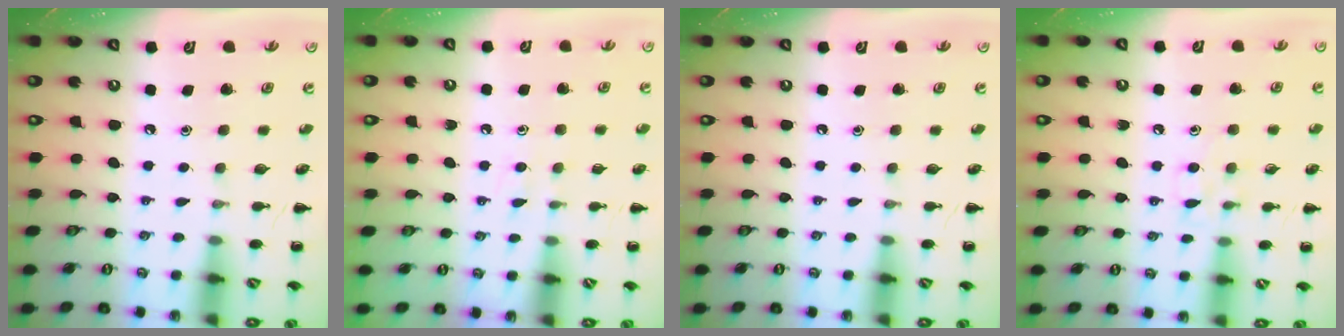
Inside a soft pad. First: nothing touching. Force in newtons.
{"total": 2.9, "press": 2.5, "slide": 1.4}
{"total": 0.0}
{"total": 6.0, "press": 5.7, "slide": 1.9}